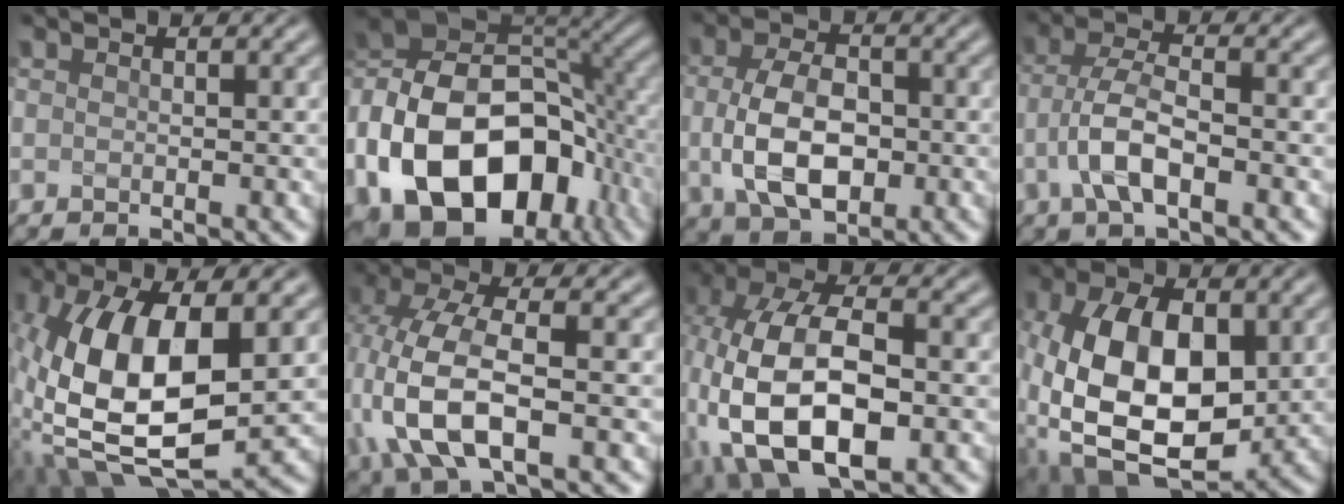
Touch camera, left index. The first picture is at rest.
{"total": 16.7, "force": [-5.3, 11.5, 10.9], "torque": [-0.209, -0.009, -0.093]}
{"total": 6.4, "force": [-0.6, 4.0, 5.0], "torque": [-0.107, -0.004, -0.012]}
{"total": 4.4, "force": [-1.7, 1.6, 3.8], "torque": [-0.082, 0.009, -0.040]}
{"total": 12.9, "force": [-0.3, 6.1, 11.4], "torque": [-0.229, -0.003, -0.010]}
{"total": 8.5, "force": [-1.3, 4.0, 7.4], "torque": [-0.168, 0.011, -0.035]}
{"total": 14.5, "force": [-2.2, 8.5, 11.5], "torque": [-0.239, -0.009, -0.032]}
{"total": 12.4, "force": [0.3, 7.5, 9.9], "torque": [-0.199, -0.001, 0.011]}